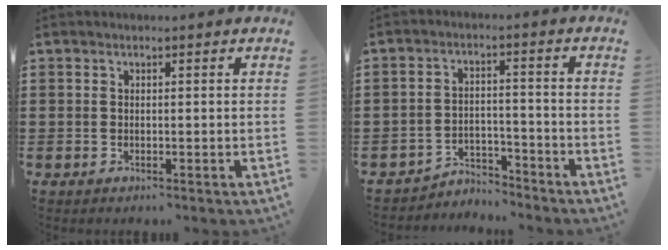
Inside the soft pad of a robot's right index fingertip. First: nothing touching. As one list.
[{"total": 4.0, "force": [-3.9, 0.9, 0.2], "torque": [-0.009, 0.007, -0.082]}]